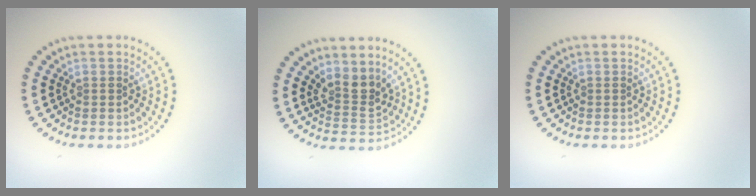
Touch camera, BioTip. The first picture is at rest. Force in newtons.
{"total": 2.7, "press": 2.2, "slide": 1.6}
{"total": 0.0}